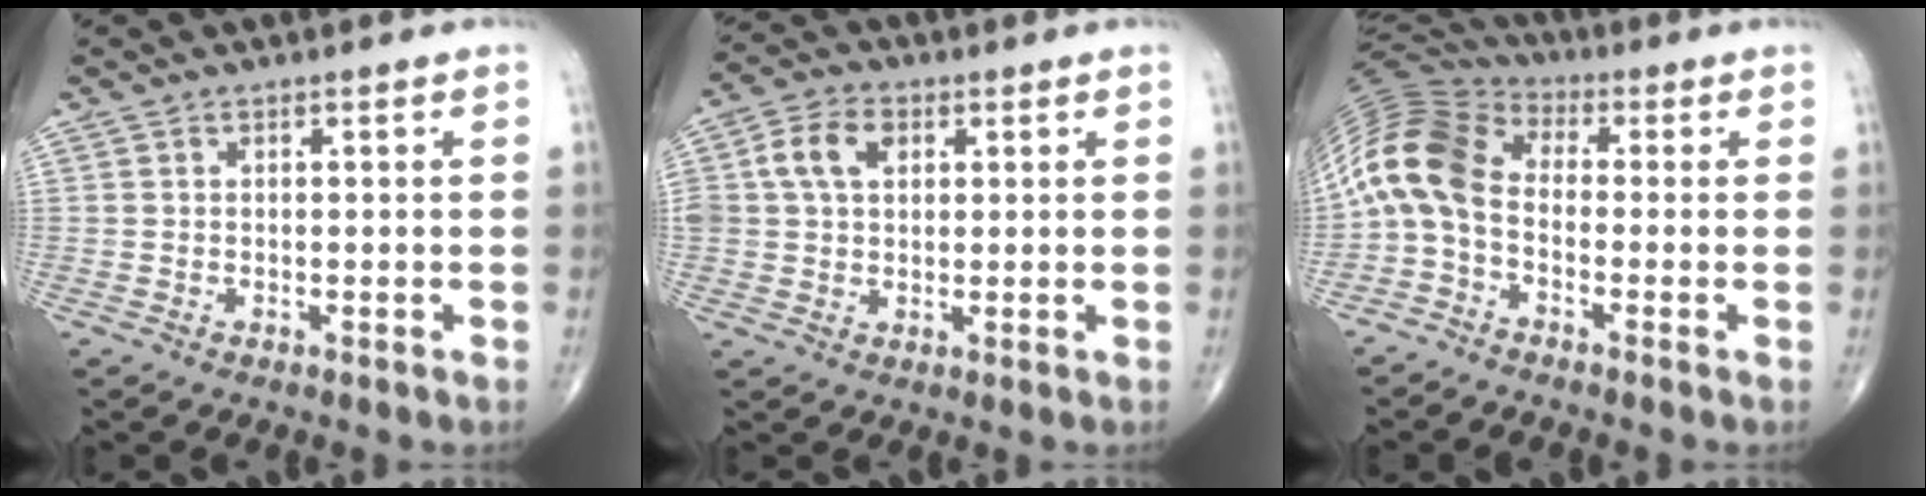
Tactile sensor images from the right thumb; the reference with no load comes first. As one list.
[{"total": 8.0, "force": [2.2, 5.7, 5.2], "torque": [-0.091, 0.011, 0.037]}, {"total": 11.8, "force": [-1.7, 7.3, 9.1], "torque": [-0.188, 0.045, -0.053]}]